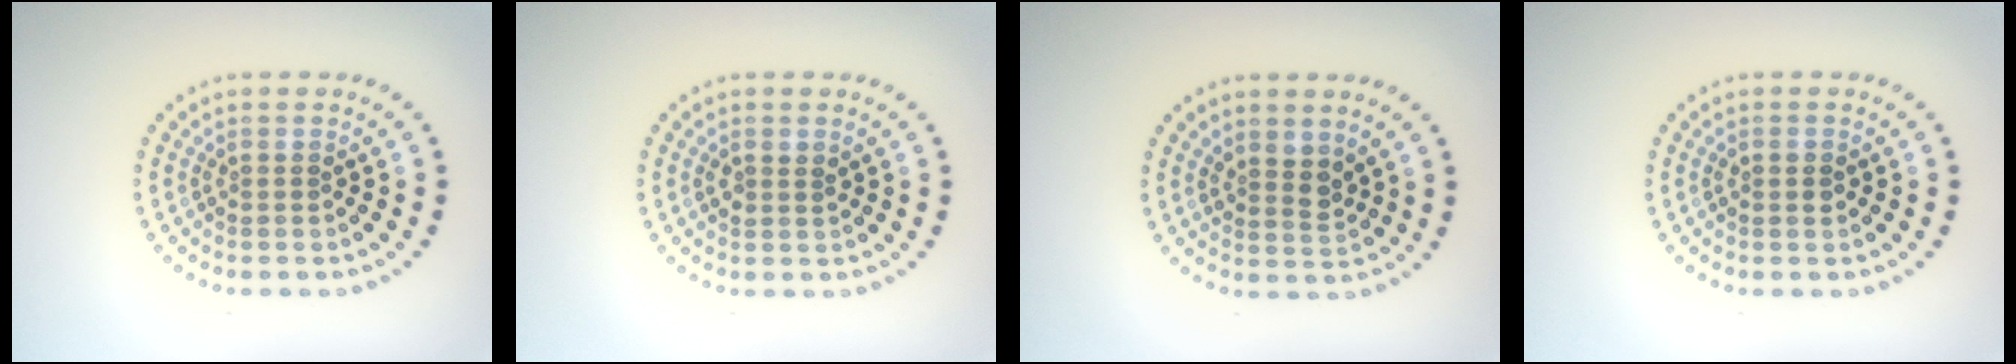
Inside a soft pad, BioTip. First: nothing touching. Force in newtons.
{"total": 1.2, "press": 1.0, "slide": 0.6}
{"total": 1.9, "press": 1.6, "slide": 1.0}
{"total": 1.2, "press": 1.2, "slide": 0.0}